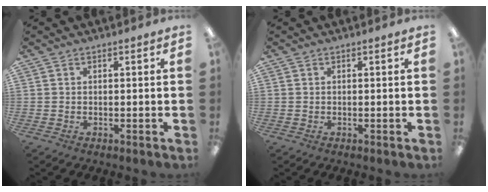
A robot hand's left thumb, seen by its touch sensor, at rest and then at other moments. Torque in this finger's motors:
{"motor_torque": [0.00, 0.00, -0.07, 0.06, 0.00]}